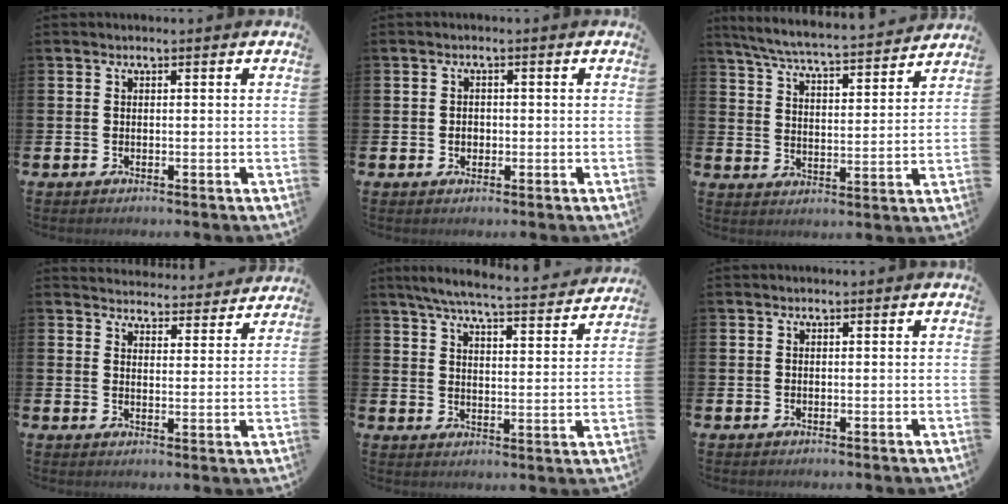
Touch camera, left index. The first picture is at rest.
{"total": 1.4, "force": [-0.2, 1.2, 0.6], "torque": [0.000, 0.003, -0.008]}
{"total": 6.4, "force": [6.1, 0.2, 1.9], "torque": [-0.064, -0.045, 0.104]}
{"total": 4.2, "force": [4.1, 0.8, -0.1], "torque": [-0.001, -0.035, 0.069]}
{"total": 6.4, "force": [6.0, 0.4, 2.4], "torque": [-0.063, -0.041, 0.101]}
{"total": 0.0}